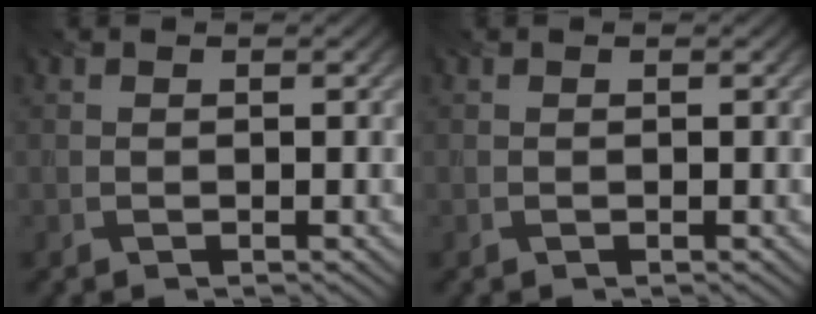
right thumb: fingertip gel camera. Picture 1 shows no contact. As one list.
[{"total": 0.0}]